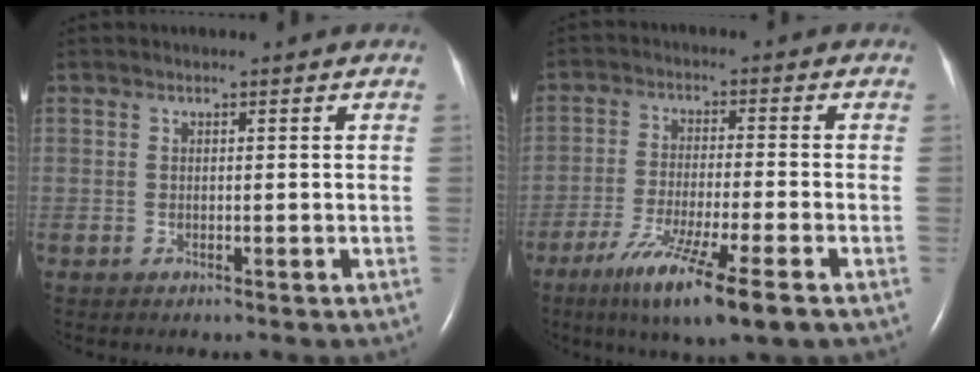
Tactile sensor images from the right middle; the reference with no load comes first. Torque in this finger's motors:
{"motor_torque": [1.25, -0.89, 0.26, 0.17]}